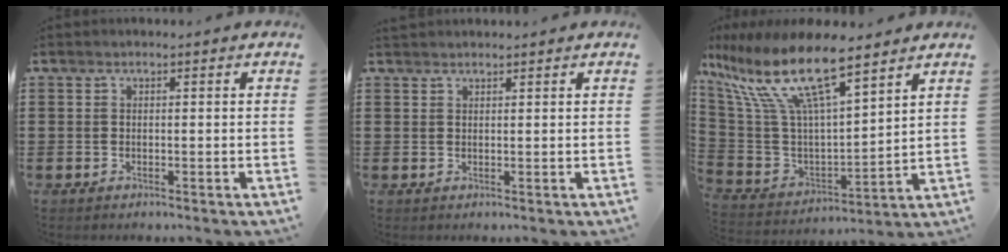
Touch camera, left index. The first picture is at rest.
{"total": 1.0, "force": [0.9, 0.2, 0.1], "torque": [-0.005, 0.000, 0.019]}
{"total": 14.8, "force": [9.1, 4.2, 10.9], "torque": [-0.251, -0.049, 0.153]}